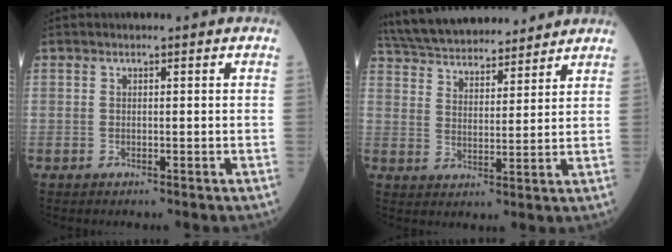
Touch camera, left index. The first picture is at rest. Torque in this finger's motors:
{"motor_torque": [0.07, -1.17, 0.53, 0.06]}